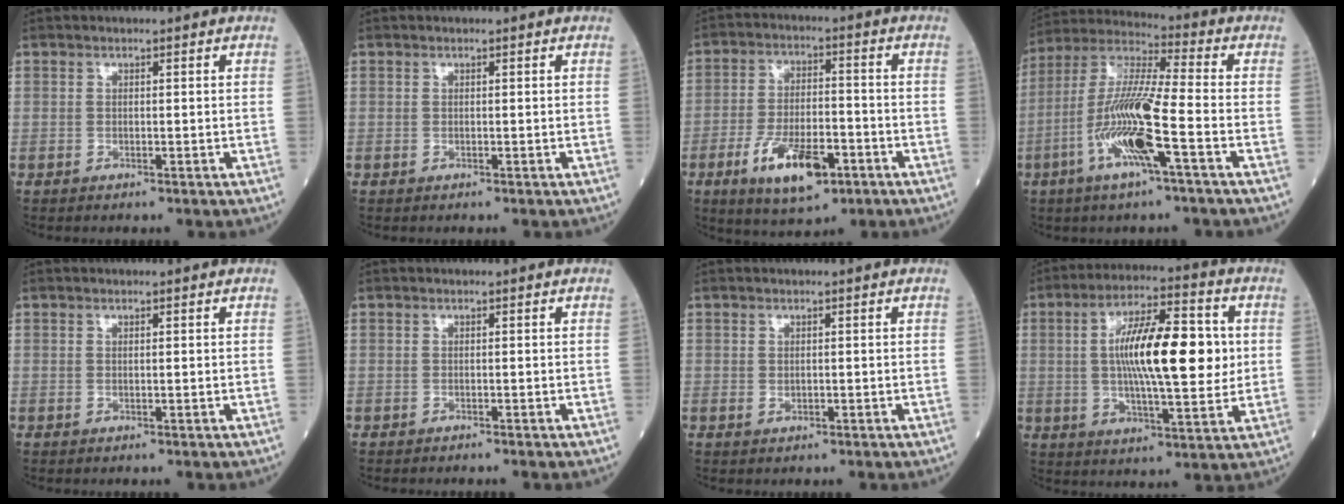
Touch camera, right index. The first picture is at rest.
{"total": 0.0}
{"total": 11.2, "force": [-5.3, 4.0, 9.1], "torque": [-0.171, -0.009, -0.084]}
{"total": 13.9, "force": [-4.6, 0.7, 13.1], "torque": [-0.270, -0.002, -0.093]}
{"total": 0.0}
{"total": 0.9, "force": [-0.8, -0.1, 0.4], "torque": [-0.001, 0.001, -0.012]}
{"total": 0.8, "force": [-0.1, 0.6, 0.5], "torque": [-0.010, -0.002, 0.002]}
{"total": 15.5, "force": [1.7, 3.5, 15.1], "torque": [-0.257, 0.016, 0.024]}